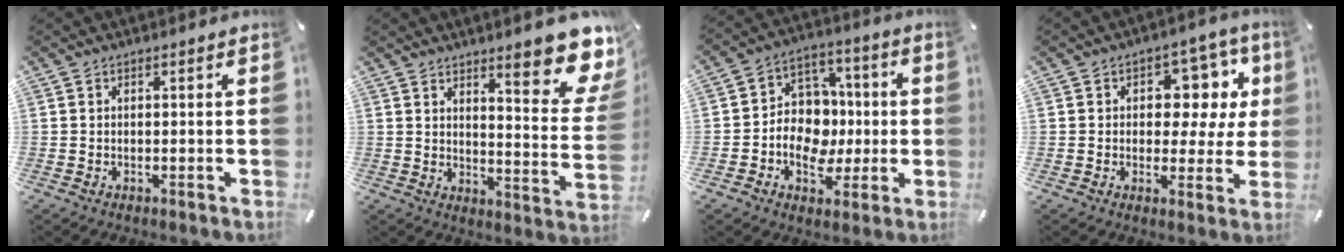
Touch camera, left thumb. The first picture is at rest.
{"total": 14.6, "force": [10.2, 4.0, 9.6], "torque": [-0.112, -0.085, 0.165]}
{"total": 11.5, "force": [-2.6, 10.1, 4.9], "torque": [-0.060, 0.029, -0.035]}
{"total": 10.6, "force": [3.8, 7.5, 6.4], "torque": [-0.074, -0.028, 0.062]}